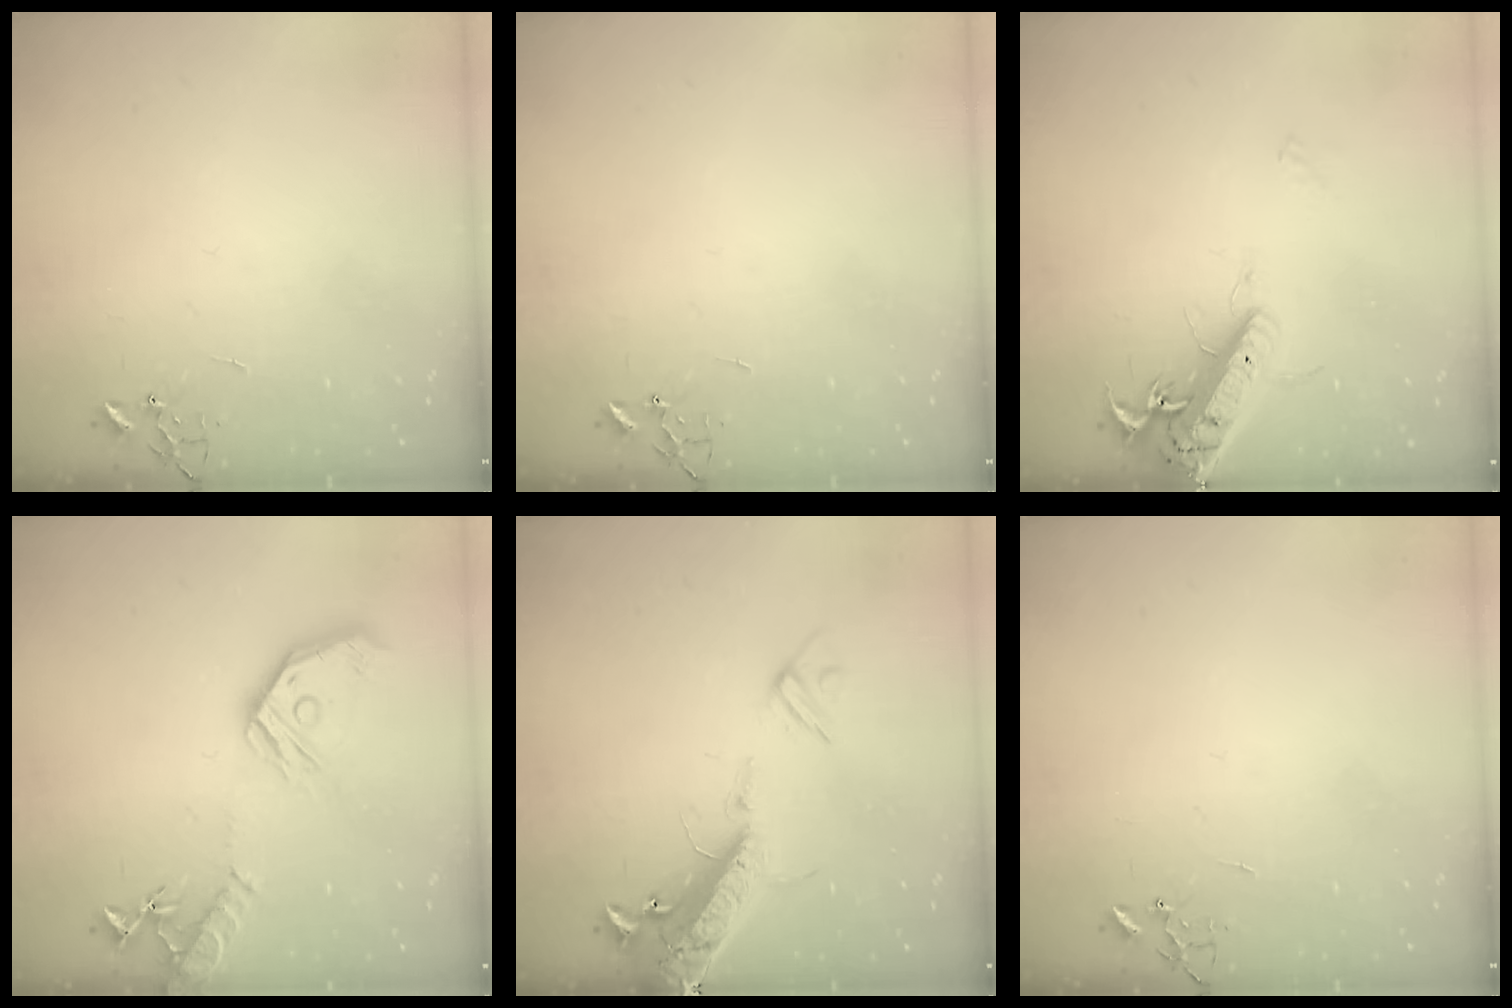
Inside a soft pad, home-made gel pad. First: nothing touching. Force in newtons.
{"total": 0.0}
{"total": 17.1, "press": 16.8, "slide": 3.3}
{"total": 17.1, "press": 16.9, "slide": 2.2}
{"total": 16.4, "press": 16.1, "slide": 3.1}
{"total": 0.0}